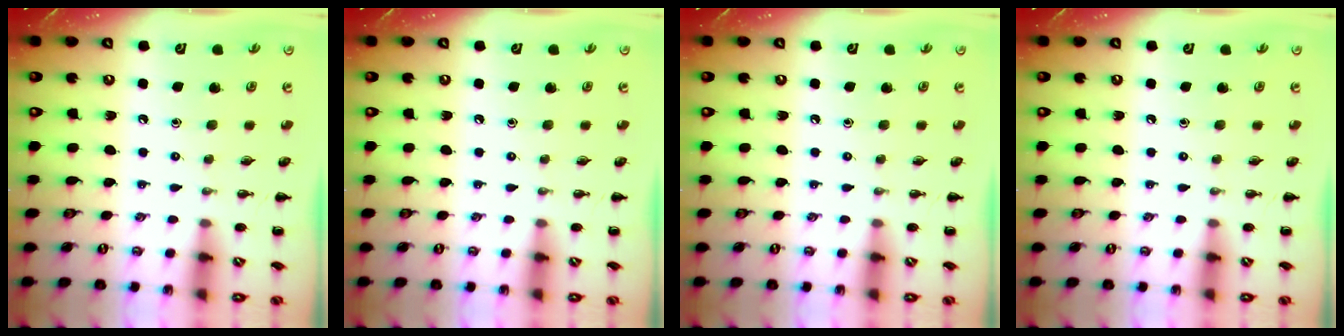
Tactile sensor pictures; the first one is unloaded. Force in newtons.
{"total": 0.0}
{"total": 0.0}
{"total": 0.0}